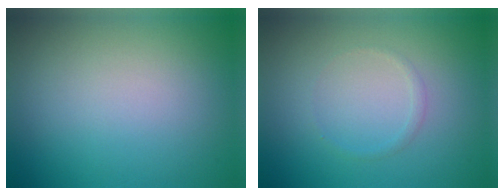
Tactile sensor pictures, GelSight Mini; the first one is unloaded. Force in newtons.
{"total": 0.6, "press": 0.6, "slide": 0.0}